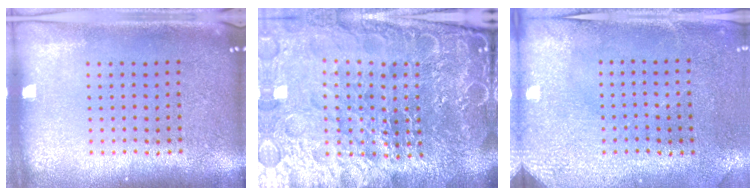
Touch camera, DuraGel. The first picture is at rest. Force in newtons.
{"total": 6.8, "press": 6.0, "slide": 3.3}
{"total": 3.0, "press": 2.4, "slide": 1.7}